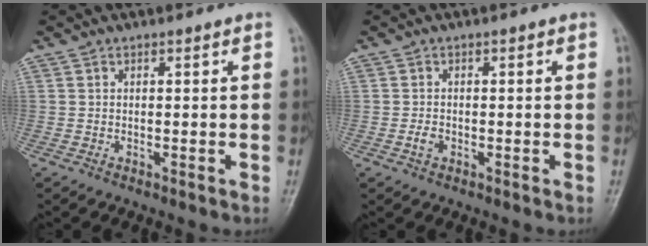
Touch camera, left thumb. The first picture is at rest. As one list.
[{"total": 1.7, "force": [-0.6, 1.2, 1.0], "torque": [-0.017, 0.002, -0.014]}]